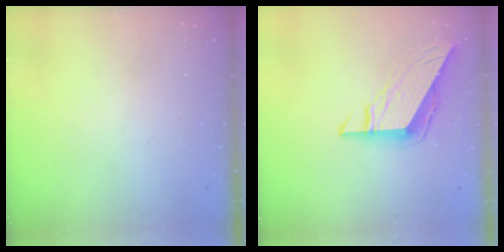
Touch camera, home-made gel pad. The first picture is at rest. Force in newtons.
{"total": 8.6, "press": 8.5, "slide": 0.9}